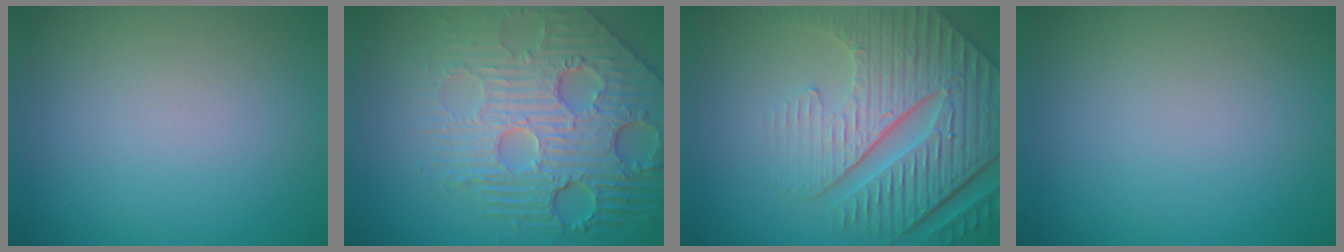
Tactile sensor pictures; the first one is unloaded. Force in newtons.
{"total": 8.5, "press": 6.0, "slide": 6.1}
{"total": 8.9, "press": 6.2, "slide": 6.4}
{"total": 0.0}